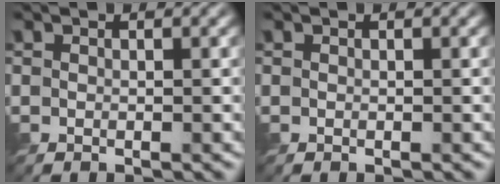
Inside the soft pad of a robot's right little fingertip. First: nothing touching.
{"total": 0.0}